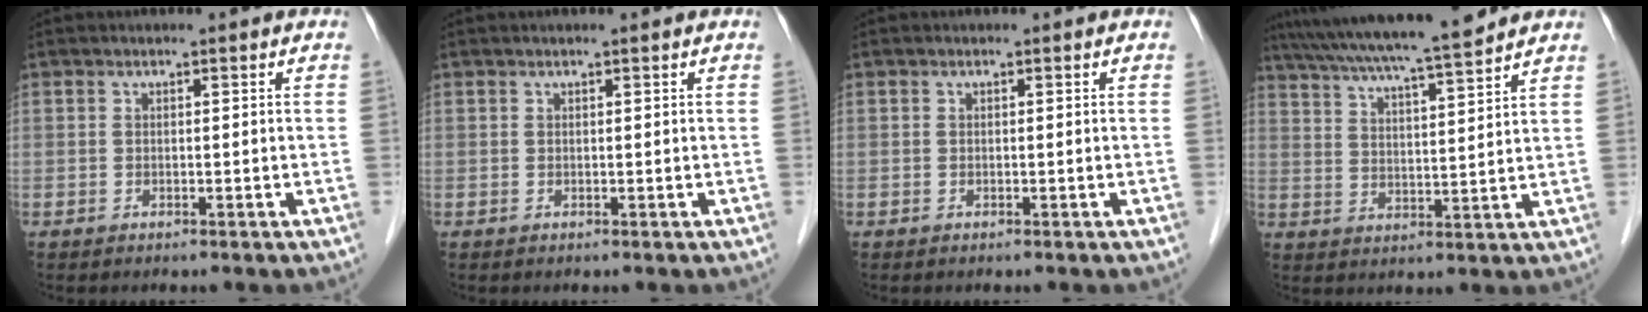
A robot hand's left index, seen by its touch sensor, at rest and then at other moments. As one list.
[{"total": 0.8, "force": [0.6, -0.1, 0.5], "torque": [-0.007, 0.007, 0.012]}, {"total": 0.0}, {"total": 15.5, "force": [13.6, -0.1, 7.6], "torque": [-0.137, 0.019, 0.208]}]